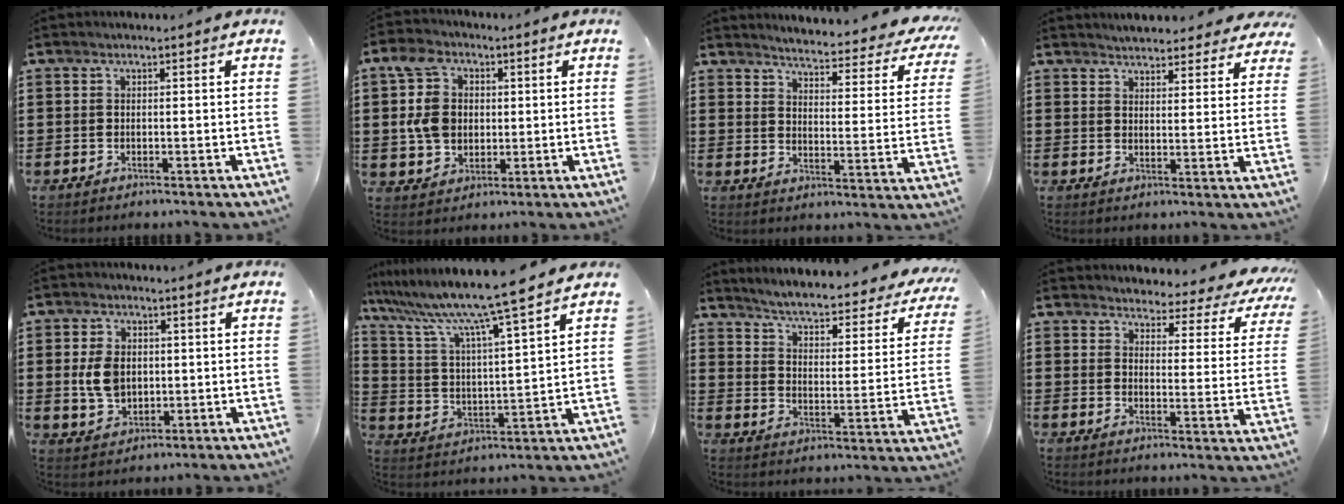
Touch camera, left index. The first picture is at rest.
{"total": 8.9, "force": [1.3, 7.3, 4.9], "torque": [-0.141, 0.016, 0.022]}
{"total": 3.7, "force": [3.5, -0.3, 1.2], "torque": [-0.036, -0.038, 0.050]}
{"total": 4.0, "force": [3.9, 0.6, 0.4], "torque": [-0.021, -0.010, 0.074]}
{"total": 6.0, "force": [0.3, 4.2, 4.2], "torque": [-0.110, 0.005, 0.000]}
{"total": 9.9, "force": [8.4, -0.9, 5.2], "torque": [-0.137, -0.057, 0.134]}
{"total": 4.4, "force": [3.8, -0.3, 2.1], "torque": [-0.061, -0.040, 0.054]}
{"total": 3.5, "force": [3.3, 0.9, 0.6], "torque": [-0.027, -0.030, 0.051]}